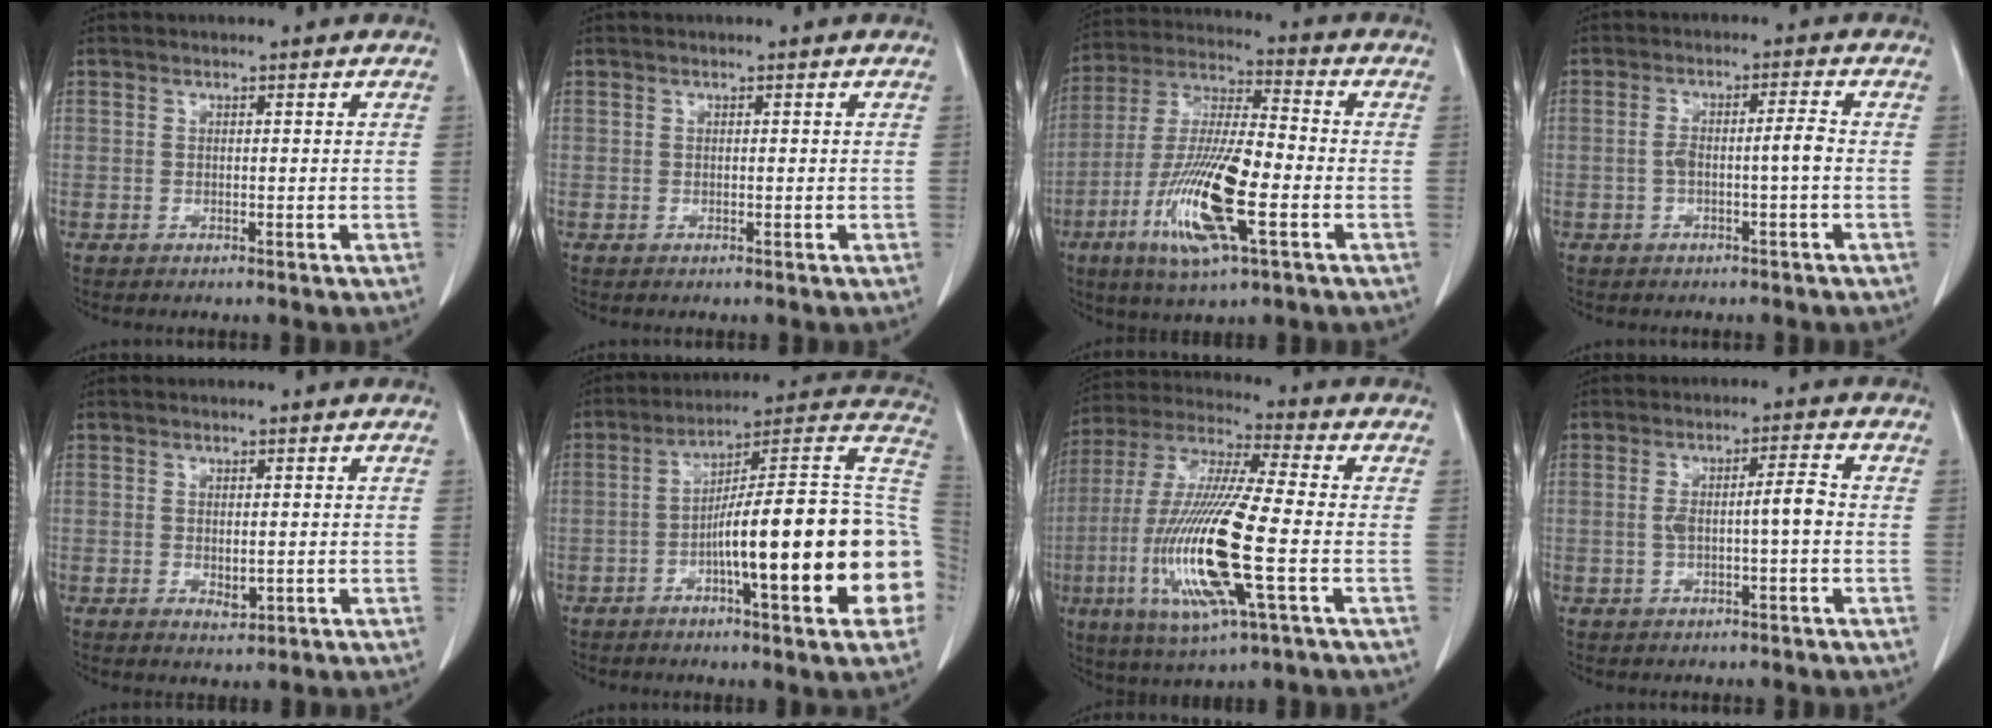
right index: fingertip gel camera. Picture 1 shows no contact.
{"total": 0.0}
{"total": 16.1, "force": [-5.3, 2.6, 15.0], "torque": [-0.304, -0.014, -0.097]}
{"total": 3.8, "force": [-0.7, 0.2, 3.7], "torque": [-0.067, 0.017, -0.006]}
{"total": 1.7, "force": [-0.1, 1.0, 1.4], "torque": [-0.019, -0.002, 0.006]}
{"total": 24.1, "force": [-5.0, 2.2, 23.5], "torque": [-0.242, 0.026, -0.072]}
{"total": 18.4, "force": [-4.1, 1.5, 17.9], "torque": [-0.378, -0.016, -0.076]}
{"total": 4.5, "force": [-0.5, 0.5, 4.5], "torque": [-0.081, 0.017, -0.001]}